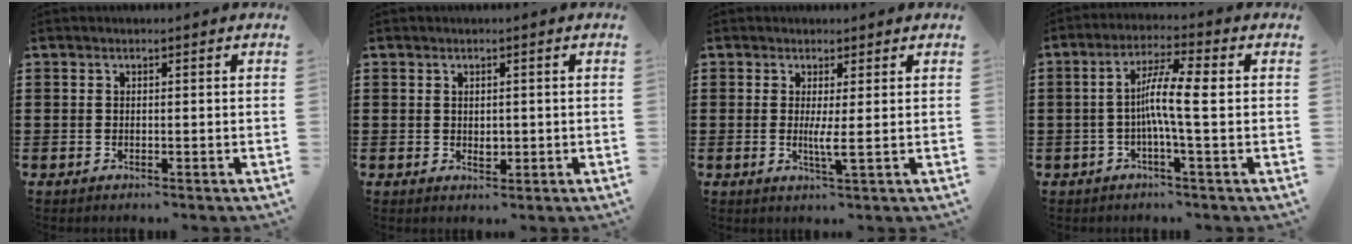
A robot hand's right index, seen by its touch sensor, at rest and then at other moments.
{"total": 1.5, "force": [0.1, 1.0, 1.1], "torque": [-0.020, 0.005, 0.002]}
{"total": 2.6, "force": [0.2, -0.2, 2.6], "torque": [-0.040, -0.010, -0.001]}
{"total": 7.3, "force": [-0.3, 0.5, 7.3], "torque": [-0.131, 0.001, -0.011]}